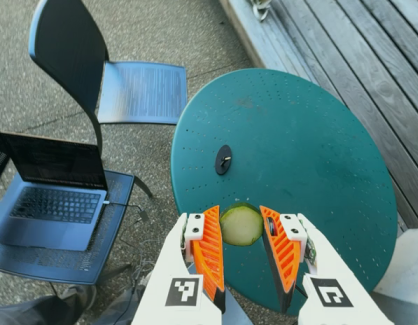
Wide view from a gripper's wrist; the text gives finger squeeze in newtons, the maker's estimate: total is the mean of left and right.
{"total": 10.2, "left": 10.4, "right": 9.9}